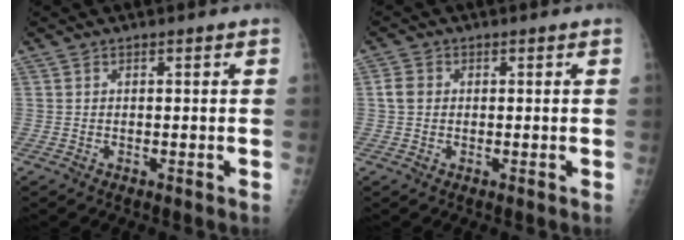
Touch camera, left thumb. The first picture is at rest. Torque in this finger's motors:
{"motor_torque": [0.40, 0.29, 0.04, 0.13, 0.01]}